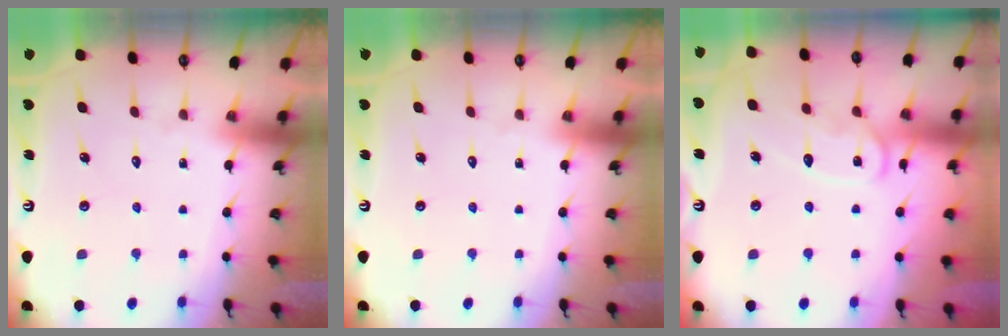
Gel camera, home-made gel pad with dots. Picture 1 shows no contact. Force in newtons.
{"total": 0.0}
{"total": 11.5, "press": 11.4, "slide": 1.1}